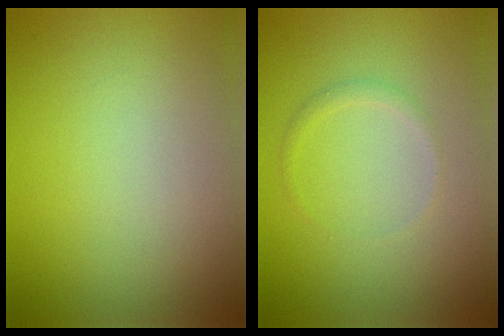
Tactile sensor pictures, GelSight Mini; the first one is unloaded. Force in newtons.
{"total": 0.9, "press": 0.9, "slide": 0.0}